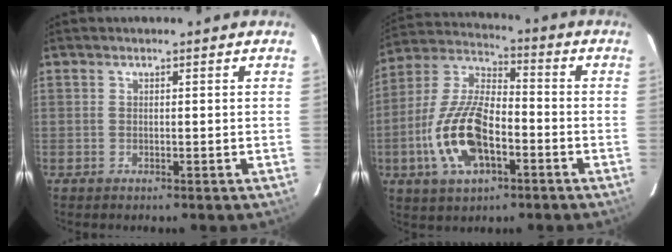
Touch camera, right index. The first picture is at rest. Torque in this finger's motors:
{"motor_torque": [1.52, -0.61, 0.89, 0.21]}